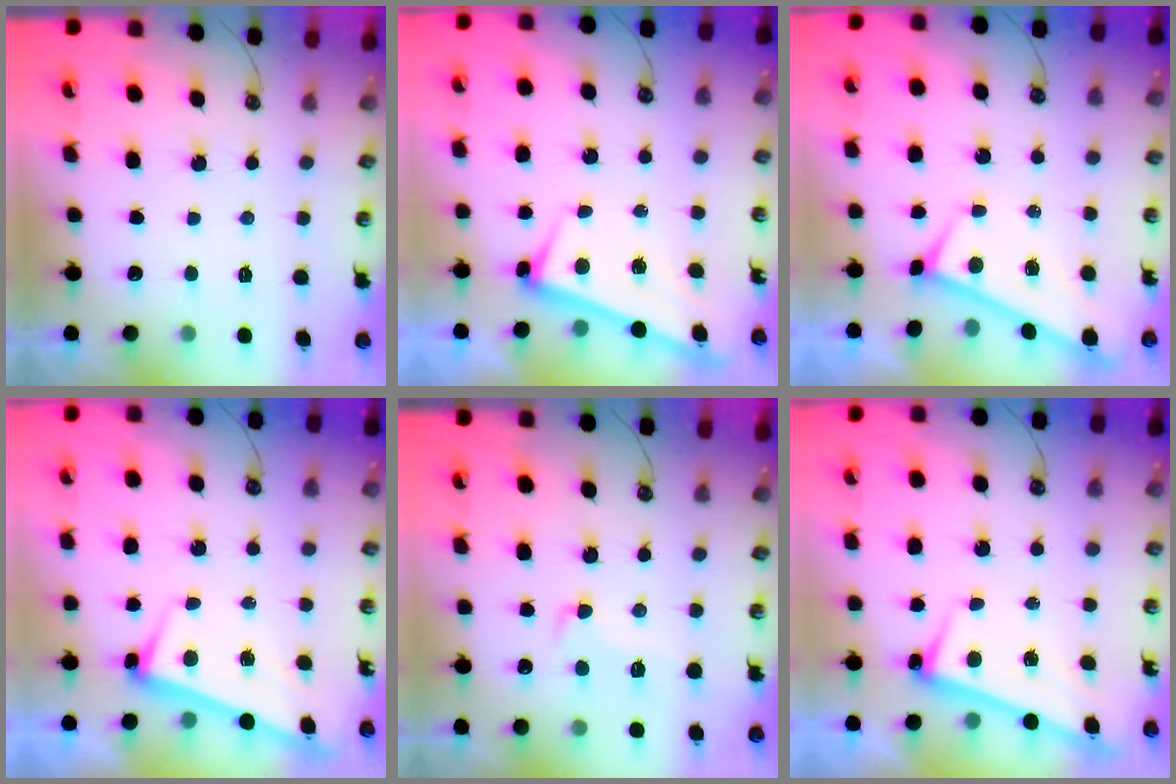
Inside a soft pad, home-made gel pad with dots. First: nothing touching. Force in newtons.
{"total": 2.9, "press": 2.9, "slide": 0.4}
{"total": 0.0}
{"total": 2.7, "press": 2.6, "slide": 0.7}
{"total": 1.6, "press": 1.2, "slide": 1.0}
{"total": 2.5, "press": 2.4, "slide": 0.6}